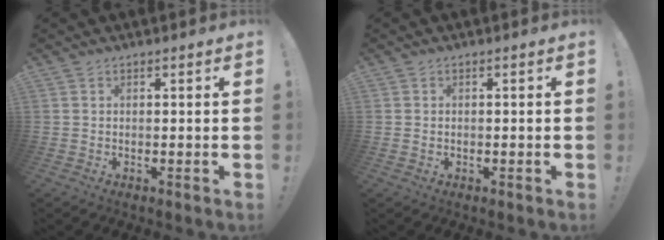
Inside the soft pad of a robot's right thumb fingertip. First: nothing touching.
{"total": 0.0}